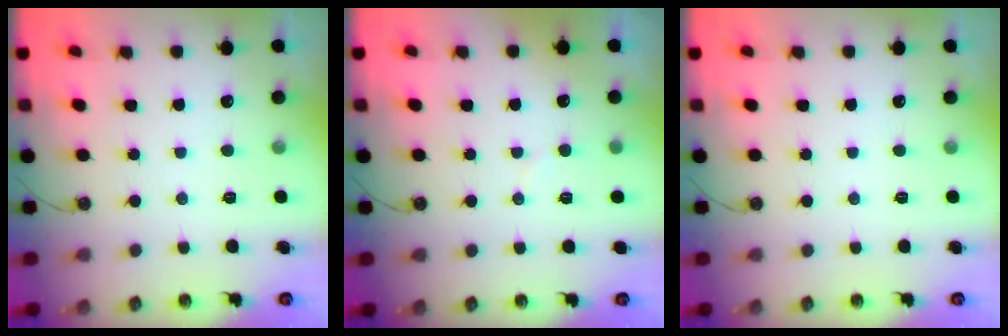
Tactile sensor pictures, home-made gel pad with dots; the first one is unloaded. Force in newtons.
{"total": 4.1, "press": 4.0, "slide": 0.4}
{"total": 0.0}